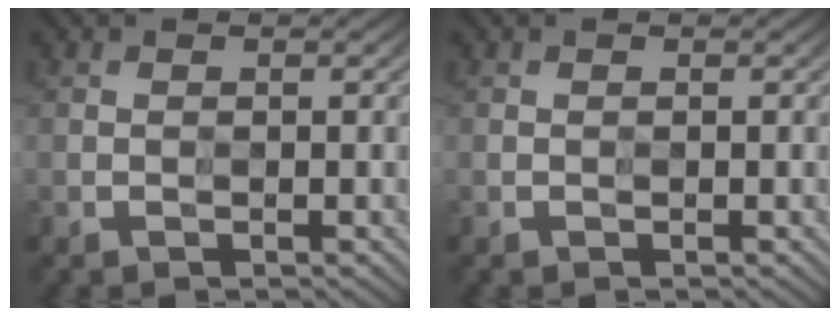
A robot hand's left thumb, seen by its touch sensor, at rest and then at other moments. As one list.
[{"total": 0.0}]